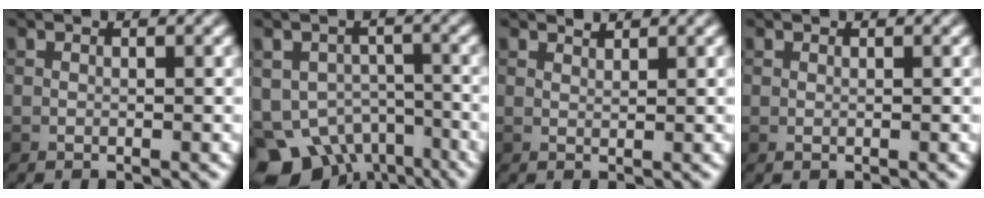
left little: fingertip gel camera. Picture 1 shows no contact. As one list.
[{"total": 8.7, "force": [-5.2, 5.8, 3.9], "torque": [-0.060, -0.023, -0.079]}, {"total": 0.9, "force": [0.8, 0.0, 0.1], "torque": [-0.003, 0.001, 0.016]}, {"total": 0.0}]